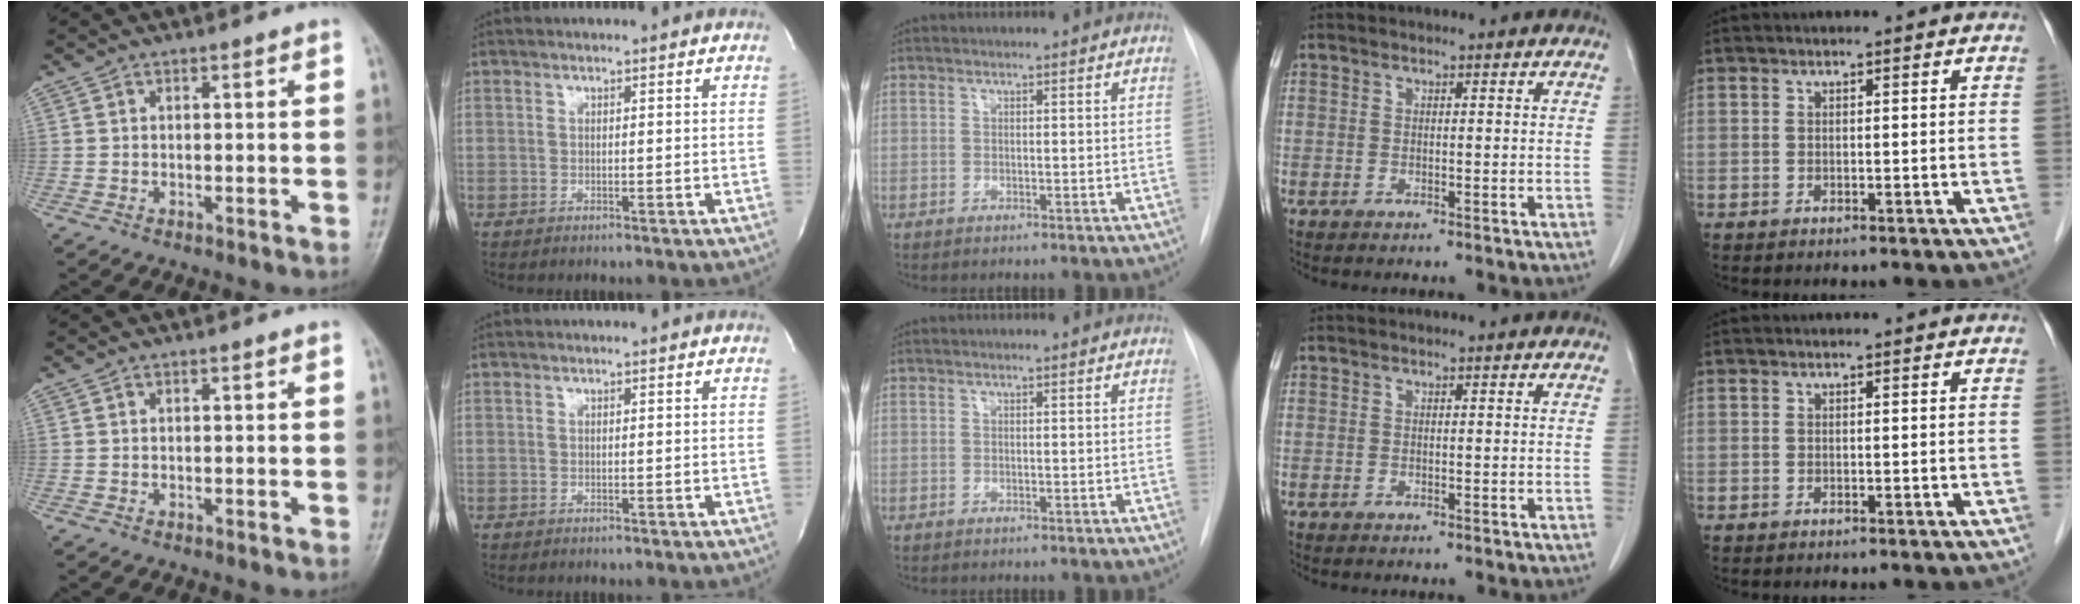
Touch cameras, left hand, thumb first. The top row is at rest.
{}